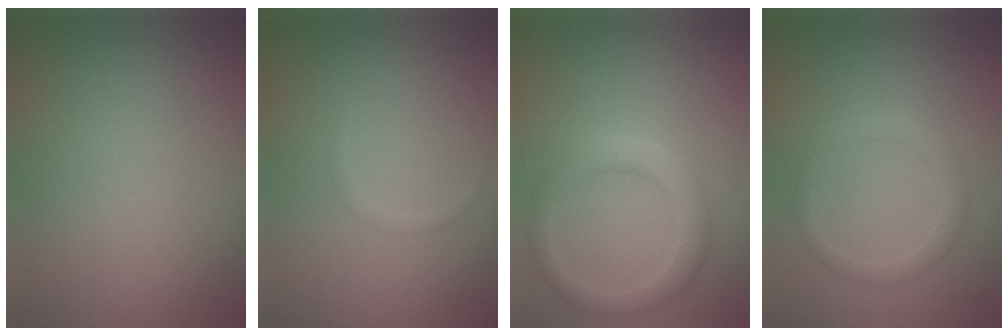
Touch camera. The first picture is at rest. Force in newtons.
{"total": 0.6, "press": 0.6, "slide": 0.1}
{"total": 3.3, "press": 3.3, "slide": 0.1}
{"total": 1.8, "press": 1.8, "slide": 0.1}